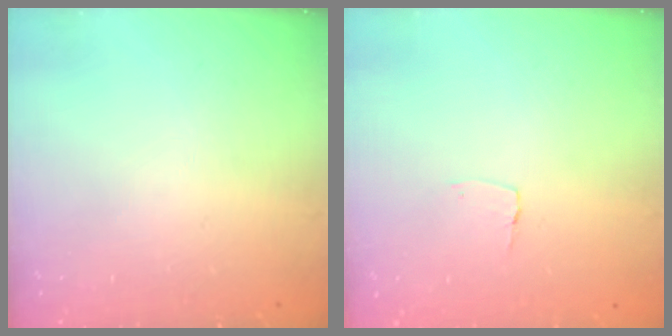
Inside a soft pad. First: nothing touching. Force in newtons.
{"total": 2.6, "press": 2.6, "slide": 0.2}